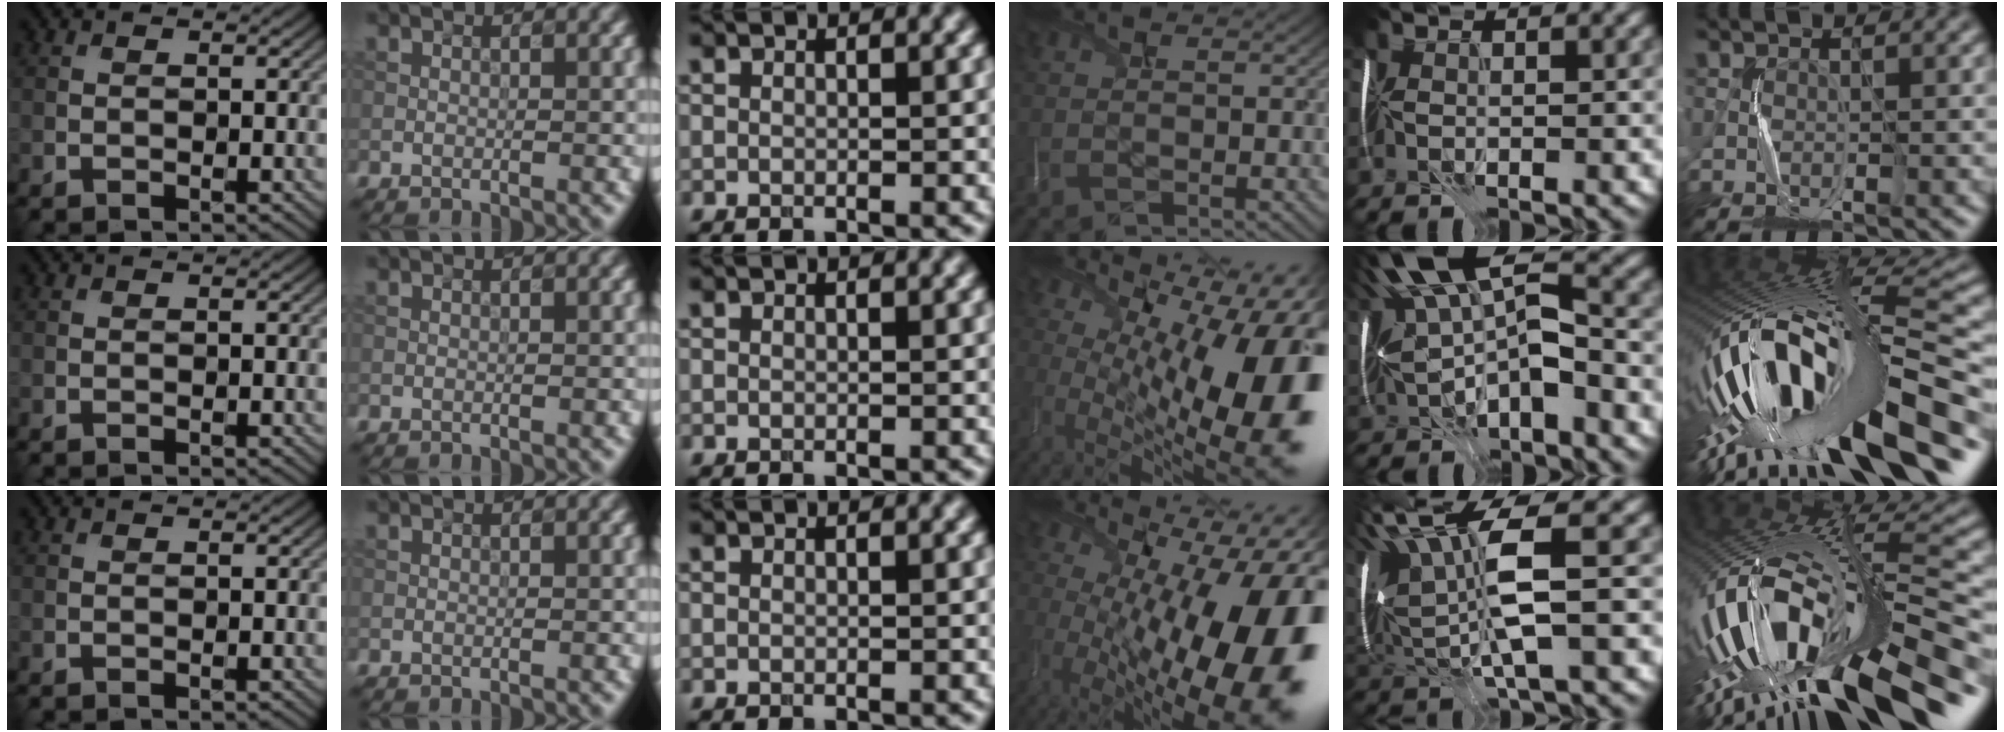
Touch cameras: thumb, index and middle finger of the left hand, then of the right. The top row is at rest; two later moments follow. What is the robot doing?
{"motion": "shake", "object": "plastic piggy bank"}